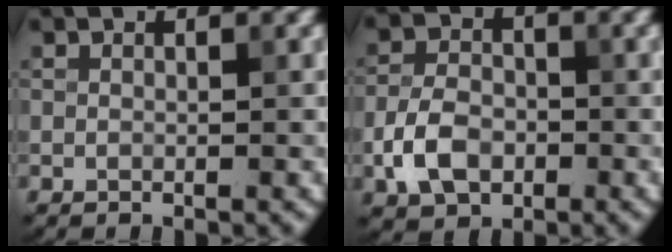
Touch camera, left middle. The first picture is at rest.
{"total": 4.4, "force": [-1.7, 3.0, 2.7], "torque": [-0.058, 0.002, -0.036]}